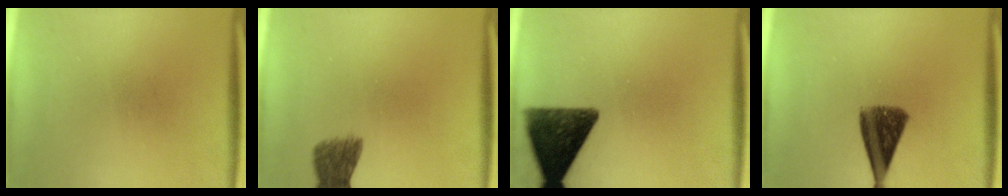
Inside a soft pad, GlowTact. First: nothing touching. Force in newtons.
{"total": 4.7}
{"total": 12.0}
{"total": 8.8}